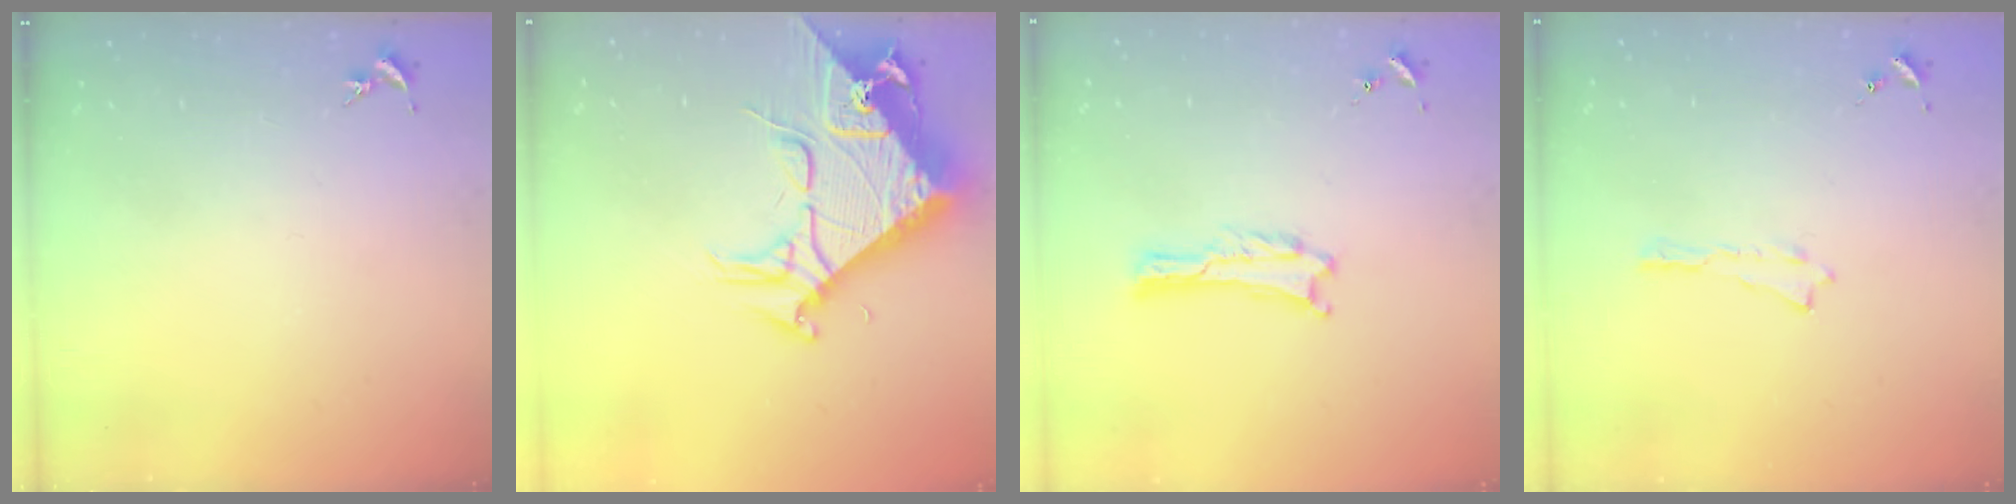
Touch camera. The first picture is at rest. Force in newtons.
{"total": 9.8, "press": 9.8, "slide": 1.1}
{"total": 0.5, "press": 0.5, "slide": 0.1}
{"total": 0.0}